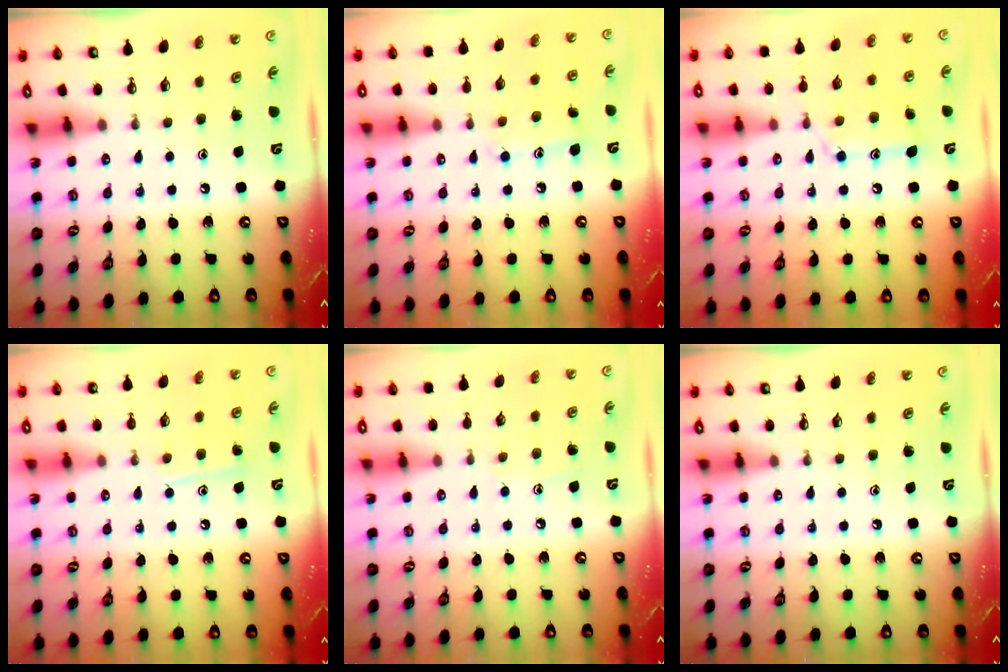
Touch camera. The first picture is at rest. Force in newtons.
{"total": 8.6, "press": 8.6, "slide": 0.6}
{"total": 12.5, "press": 12.5, "slide": 0.8}
{"total": 7.9, "press": 7.9, "slide": 0.6}
{"total": 3.9, "press": 3.9, "slide": 0.4}
{"total": 0.0}